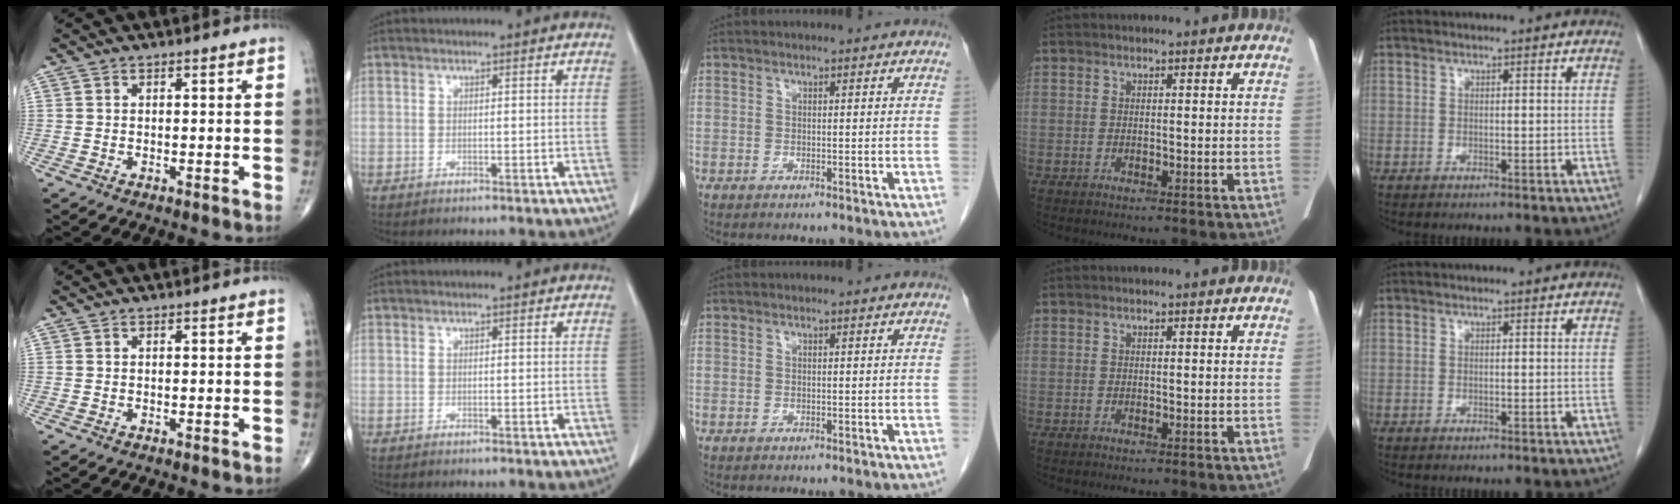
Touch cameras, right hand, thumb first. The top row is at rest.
{}